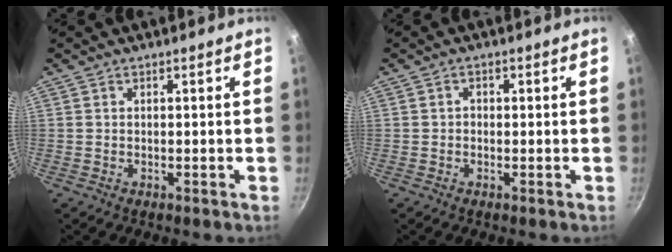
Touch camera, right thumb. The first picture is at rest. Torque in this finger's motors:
{"motor_torque": [-0.07, -0.21, 0.49, 0.03, 0.05]}